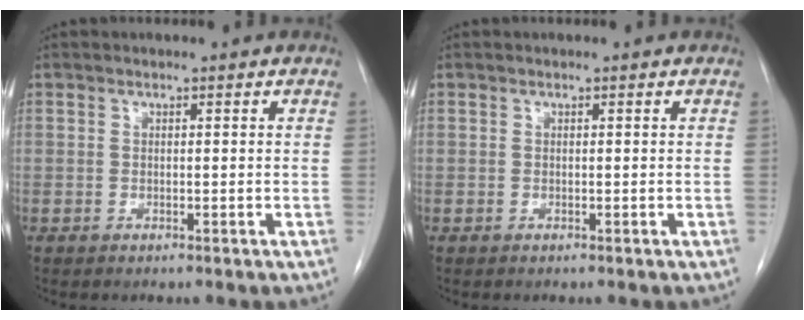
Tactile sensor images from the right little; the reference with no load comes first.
{"total": 0.0}